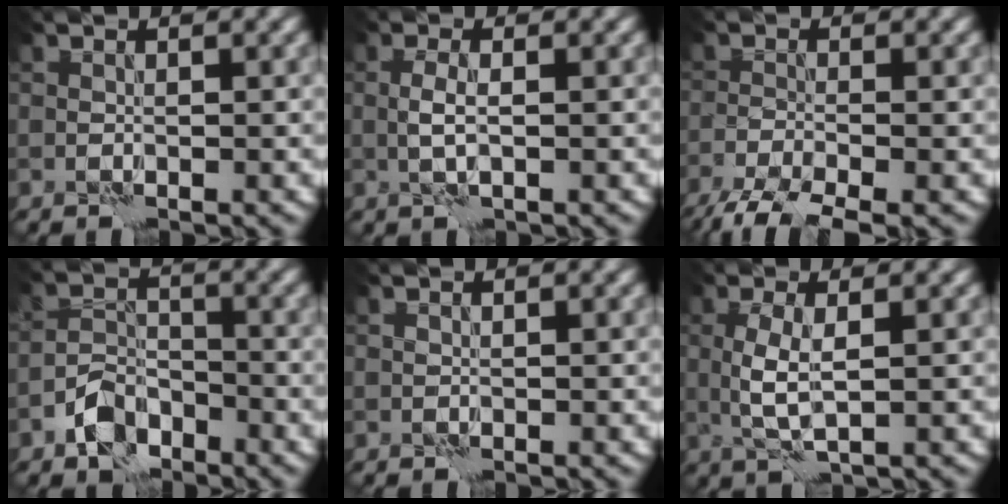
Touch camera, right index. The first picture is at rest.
{"total": 1.6, "force": [-0.1, 0.4, 1.6], "torque": [-0.034, 0.003, -0.004]}
{"total": 5.0, "force": [-3.9, 1.0, 2.9], "torque": [-0.057, -0.016, -0.079]}
{"total": 3.9, "force": [-2.7, 2.3, 1.7], "torque": [-0.025, 0.006, -0.057]}
{"total": 0.0}
{"total": 3.1, "force": [0.3, 0.9, 3.0], "torque": [-0.069, 0.001, 0.009]}